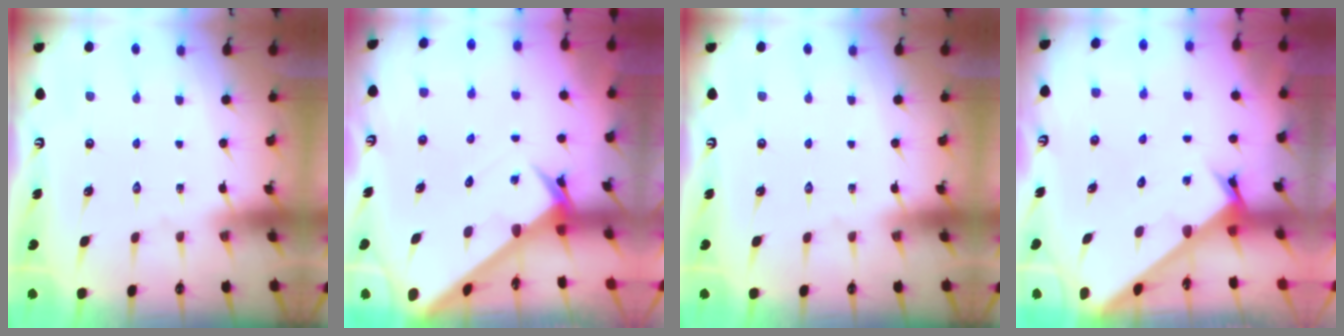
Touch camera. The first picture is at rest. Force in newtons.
{"total": 3.2, "press": 3.2, "slide": 0.2}
{"total": 0.0}
{"total": 2.2, "press": 2.2, "slide": 0.2}